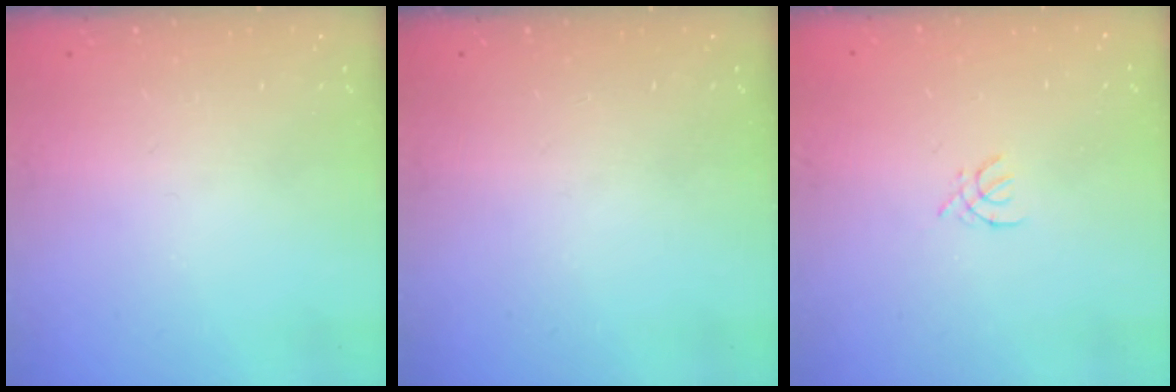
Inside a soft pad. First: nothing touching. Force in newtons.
{"total": 0.0}
{"total": 1.8, "press": 1.8, "slide": 0.4}